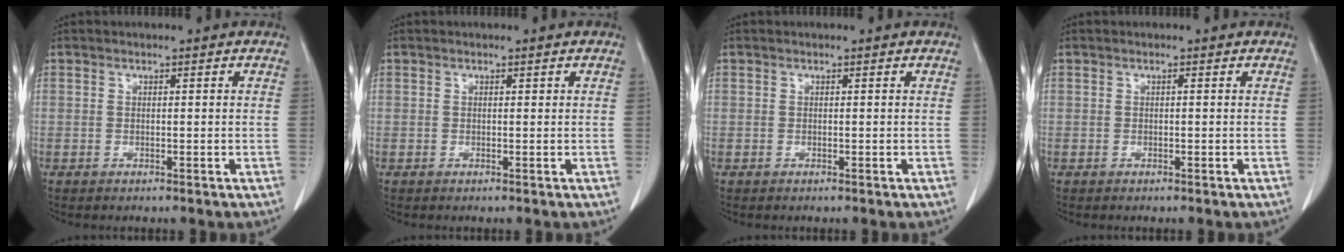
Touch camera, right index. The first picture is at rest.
{"total": 0.0}
{"total": 0.0}
{"total": 0.0}